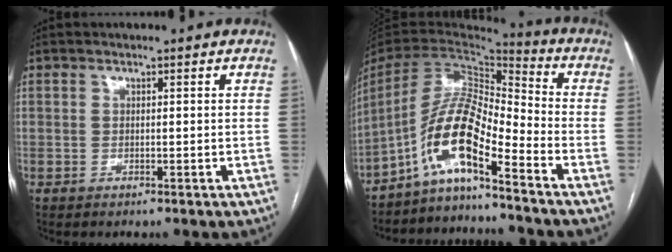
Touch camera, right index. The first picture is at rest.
{"total": 10.7, "force": [-6.7, 1.5, 8.1], "torque": [-0.161, 0.022, -0.125]}